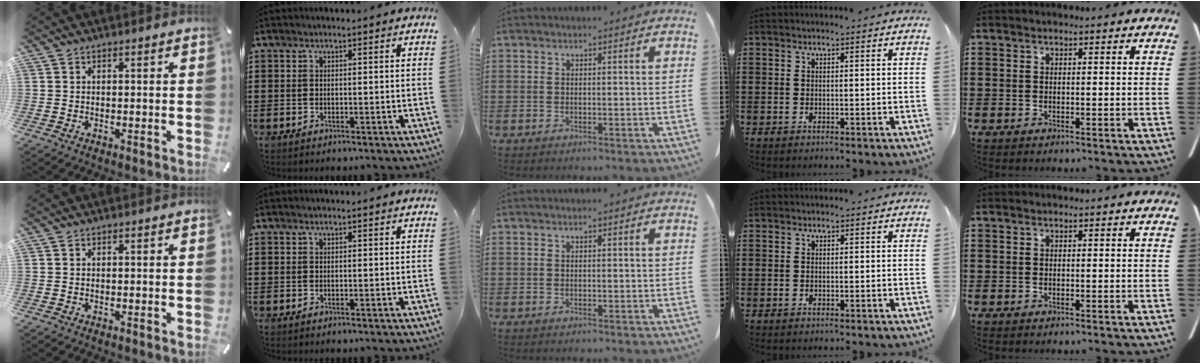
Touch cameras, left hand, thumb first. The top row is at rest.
{}